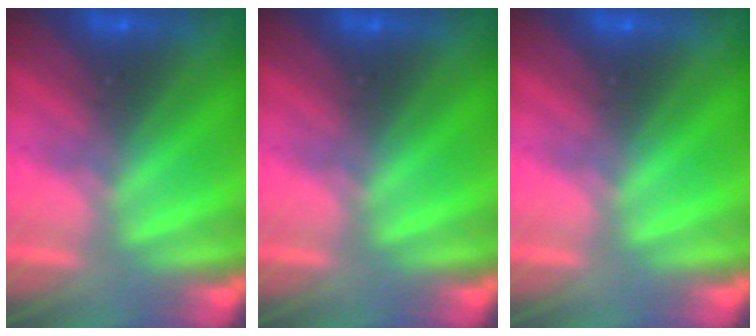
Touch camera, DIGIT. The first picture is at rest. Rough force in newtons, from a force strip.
{"total": 0.0}
{"total": 0.0}